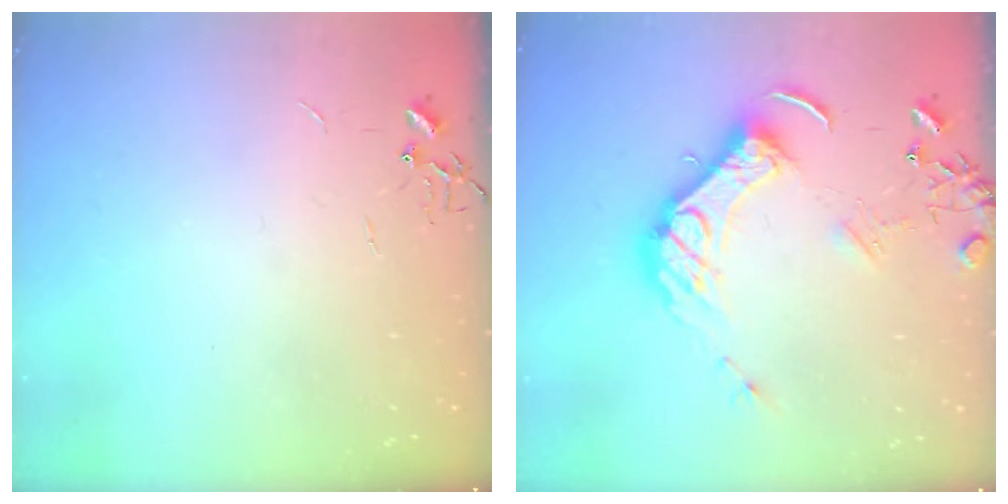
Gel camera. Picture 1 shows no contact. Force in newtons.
{"total": 16.3, "press": 16.2, "slide": 2.0}